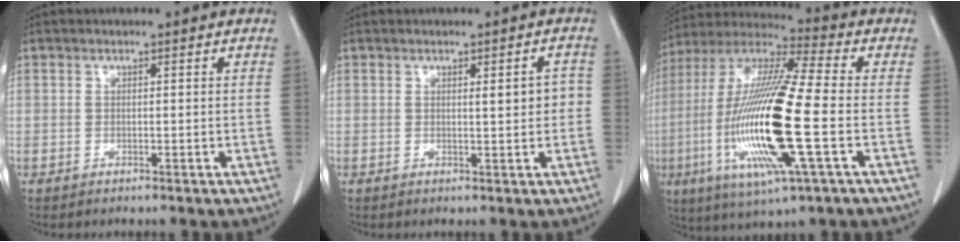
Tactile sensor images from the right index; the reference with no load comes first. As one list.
[{"total": 2.9, "force": [0.3, 0.8, 2.8], "torque": [-0.034, 0.002, 0.005]}, {"total": 21.5, "force": [-4.3, 1.9, 21.0], "torque": [-0.453, -0.021, -0.083]}]